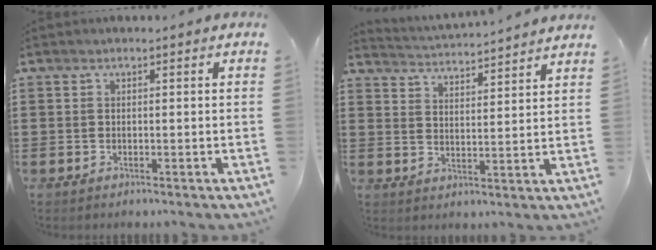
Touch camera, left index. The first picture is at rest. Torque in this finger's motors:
{"motor_torque": [-1.21, 0.92, 0.00, 0.05]}